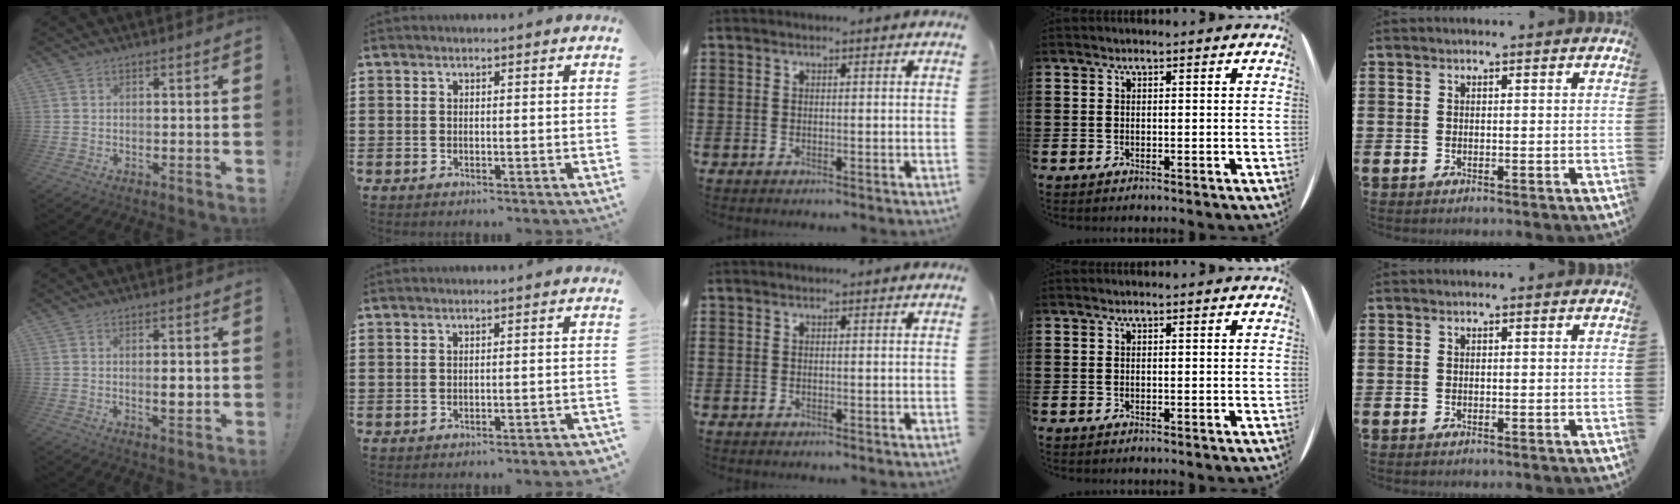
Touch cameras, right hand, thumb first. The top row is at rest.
{"thumb": {"total": 4.0, "force": [-0.3, 1.2, 3.9], "torque": [-0.043, -0.007, -0.010]}, "index": {"total": 1.2, "force": [-1.1, -0.1, 0.5], "torque": [-0.011, -0.003, -0.022]}}